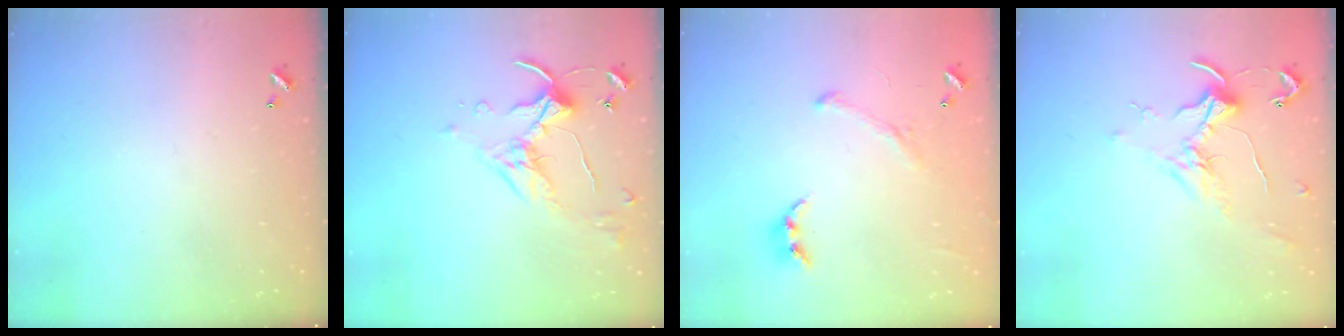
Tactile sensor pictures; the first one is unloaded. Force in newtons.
{"total": 4.3, "press": 4.2, "slide": 0.8}
{"total": 1.6, "press": 1.4, "slide": 0.8}
{"total": 0.7, "press": 0.3, "slide": 0.7}